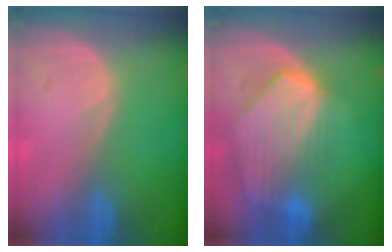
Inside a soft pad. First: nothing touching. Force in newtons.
{"total": 9.2, "press": 8.1, "slide": 4.4}